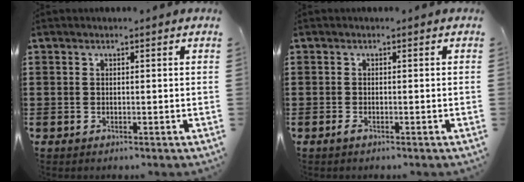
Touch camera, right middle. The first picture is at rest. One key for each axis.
{"total": 0.7, "fx": -0.5, "fy": 0.2, "fz": 0.5, "tx": -0.012, "ty": -0.005, "tz": -0.008}